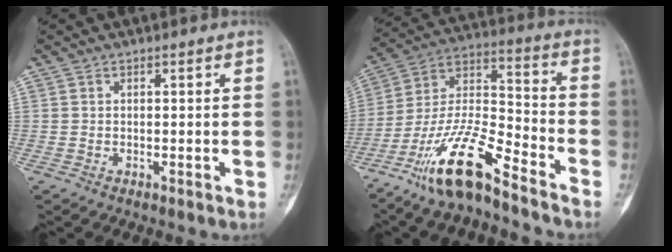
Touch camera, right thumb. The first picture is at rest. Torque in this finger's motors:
{"motor_torque": [-0.08, 0.38, 1.53, -1.22, 0.17]}